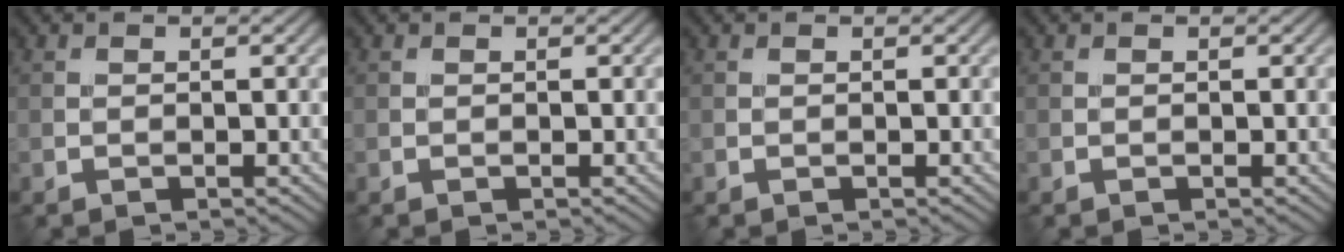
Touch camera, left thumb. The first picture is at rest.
{"total": 0.0}
{"total": 0.0}
{"total": 0.0}